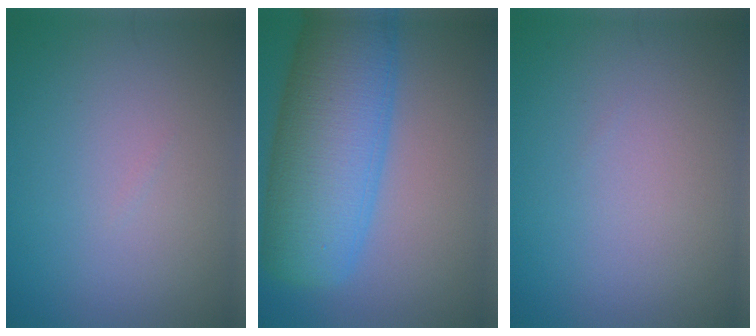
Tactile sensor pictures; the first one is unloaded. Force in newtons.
{"total": 11.9, "press": 11.9, "slide": 0.3}
{"total": 0.0}